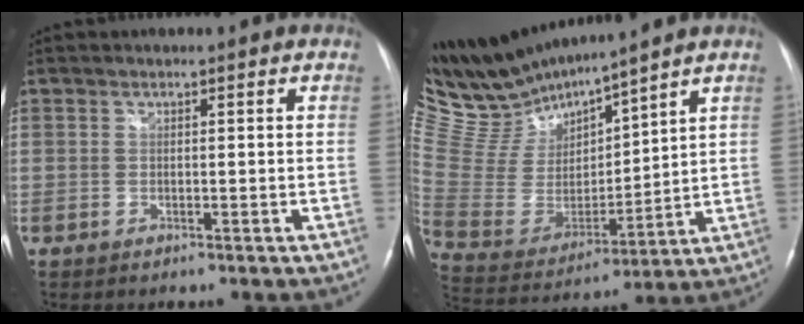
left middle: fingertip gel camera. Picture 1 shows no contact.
{"total": 14.5, "force": [13.8, 1.6, 4.3], "torque": [-0.107, 0.000, 0.285]}